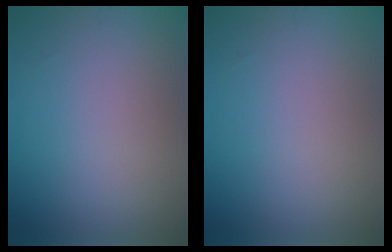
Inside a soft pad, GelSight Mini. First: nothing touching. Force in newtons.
{"total": 0.0}